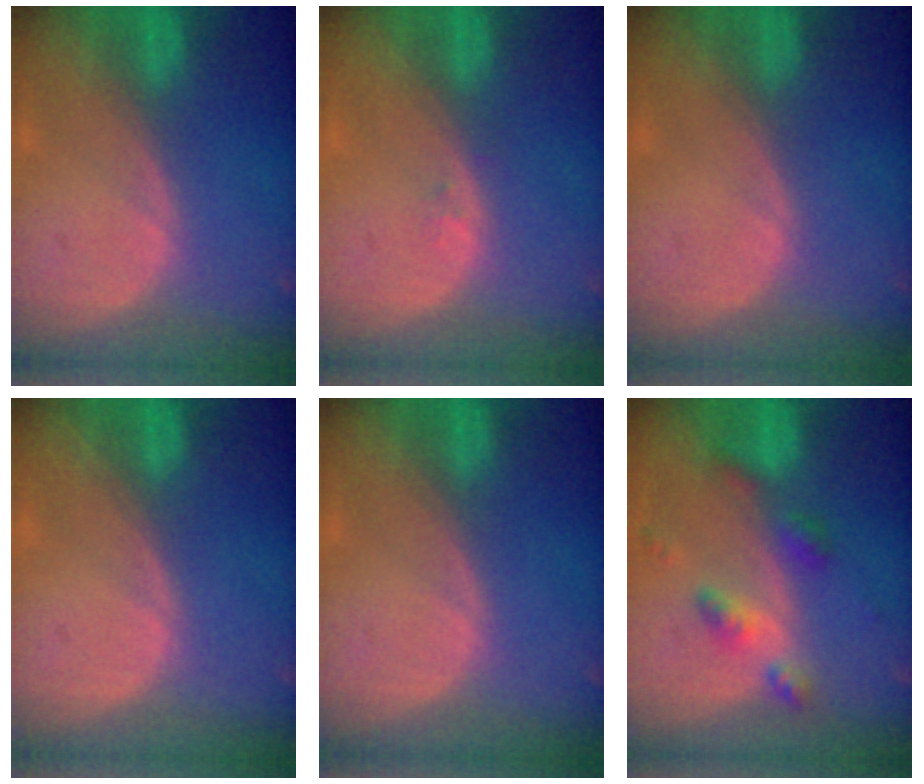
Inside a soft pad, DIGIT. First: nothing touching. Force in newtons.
{"total": 0.8, "press": 0.6, "slide": 0.5}
{"total": 0.0}
{"total": 0.0}
{"total": 0.0}
{"total": 6.0, "press": 5.3, "slide": 2.9}